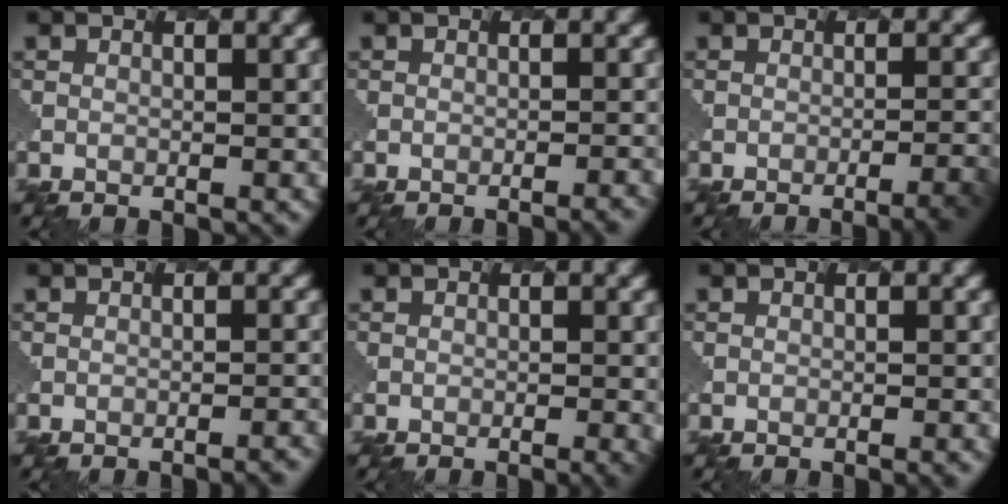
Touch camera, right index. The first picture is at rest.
{"total": 2.3, "force": [-1.6, 0.6, 1.6], "torque": [-0.008, 0.011, -0.019]}
{"total": 5.1, "force": [-3.4, 1.4, 3.7], "torque": [-0.040, 0.011, -0.030]}
{"total": 2.2, "force": [-1.7, 0.5, 1.3], "torque": [-0.006, 0.010, -0.019]}
{"total": 1.6, "force": [-0.8, 0.4, 1.3], "torque": [-0.011, 0.005, -0.016]}
{"total": 1.3, "force": [-0.8, 0.4, 1.0], "torque": [-0.002, 0.008, -0.018]}